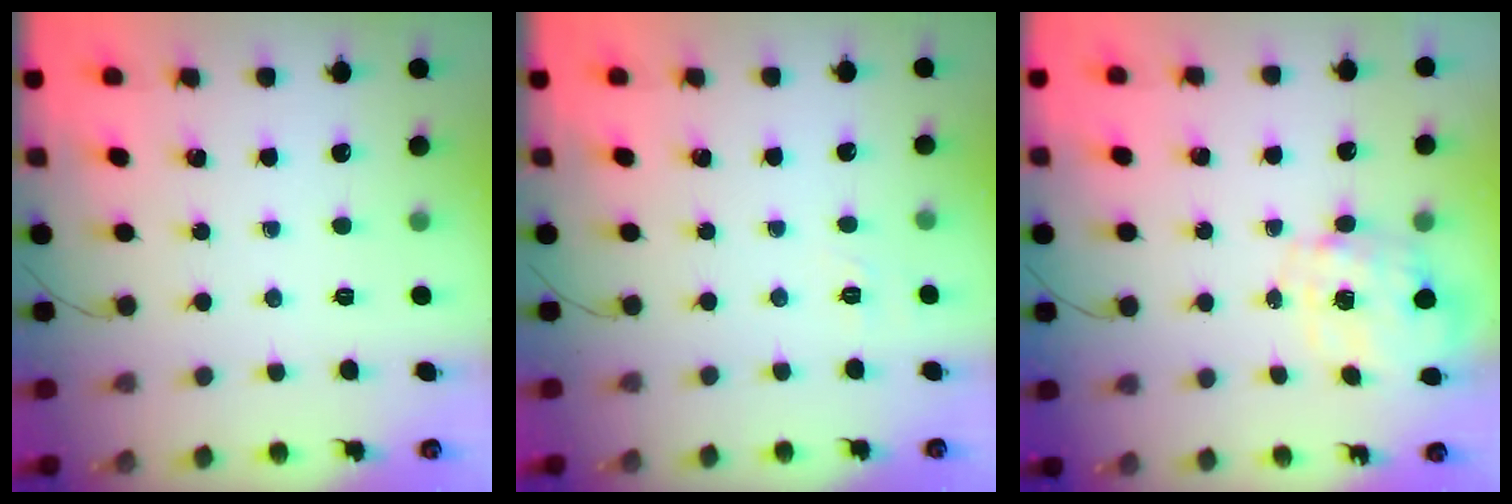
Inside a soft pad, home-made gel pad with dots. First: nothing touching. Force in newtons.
{"total": 3.6, "press": 3.2, "slide": 1.7}
{"total": 2.7, "press": 2.6, "slide": 0.8}